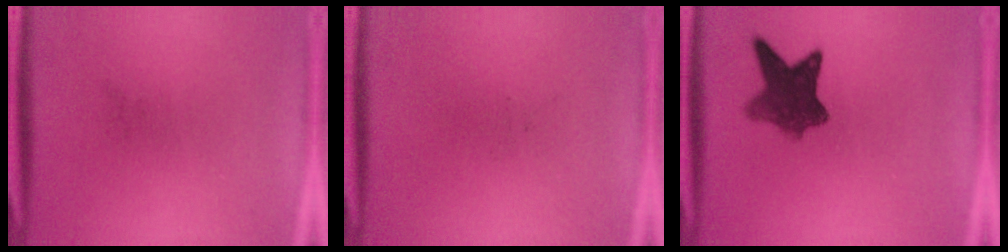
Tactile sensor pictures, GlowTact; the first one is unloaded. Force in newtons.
{"total": 0.0}
{"total": 7.5}